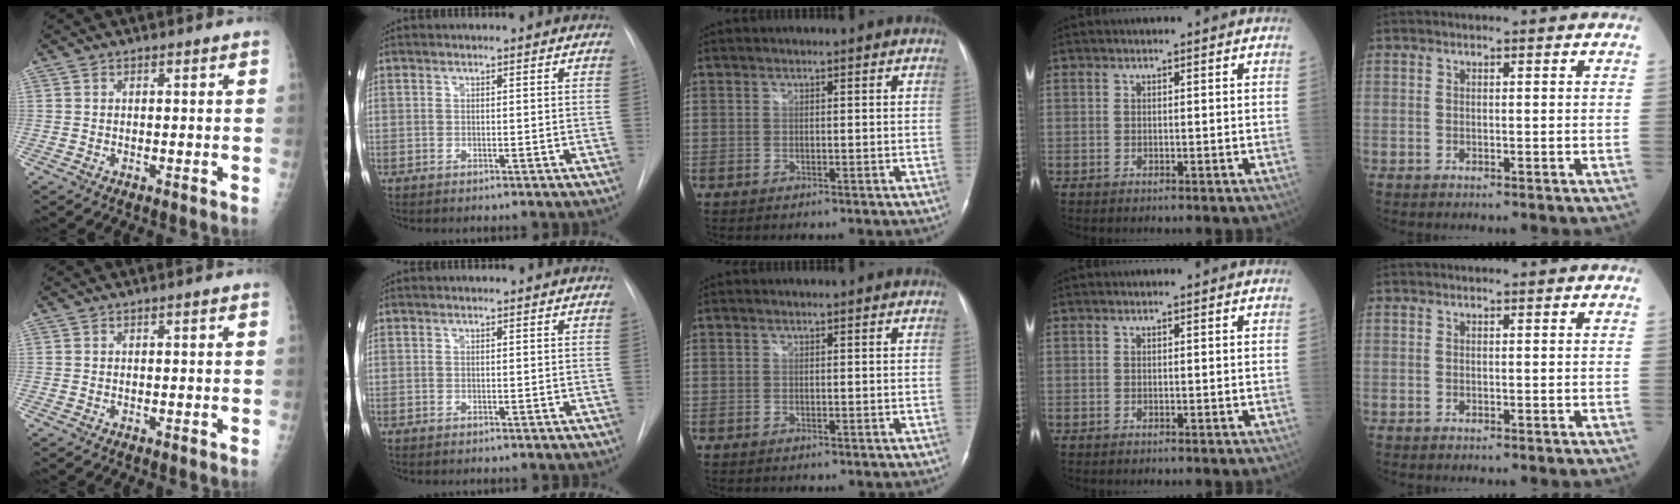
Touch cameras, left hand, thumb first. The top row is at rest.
{}